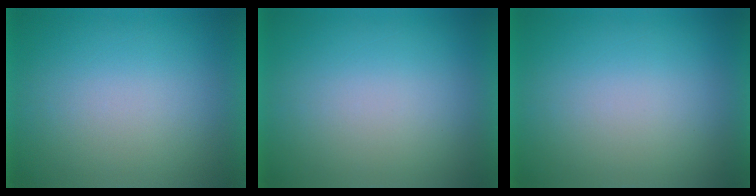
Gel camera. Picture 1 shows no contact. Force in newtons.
{"total": 1.3}
{"total": 0.0}